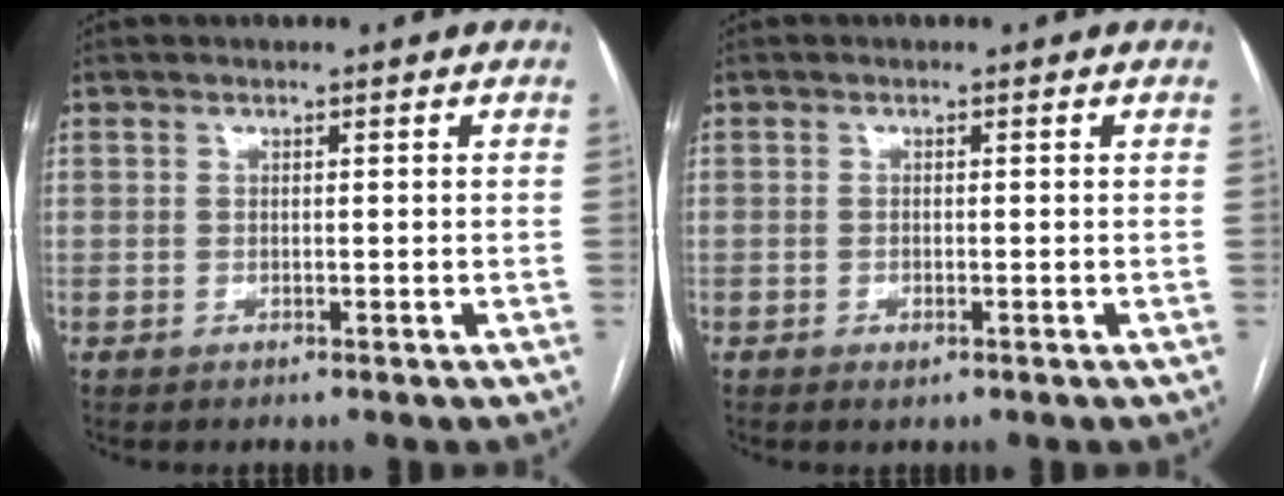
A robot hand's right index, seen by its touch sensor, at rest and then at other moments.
{"total": 1.0, "force": [-0.6, 0.4, 0.8], "torque": [-0.012, -0.002, -0.005]}